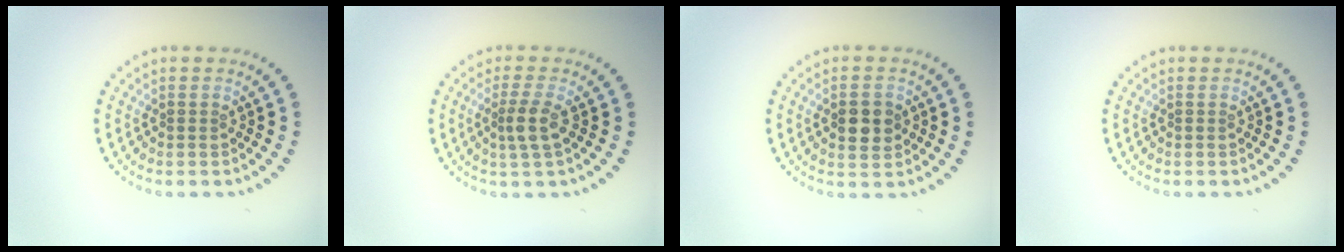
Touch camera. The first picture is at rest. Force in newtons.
{"total": 2.2, "press": 1.8, "slide": 1.3}
{"total": 2.8, "press": 2.8, "slide": 0.2}
{"total": 0.0}